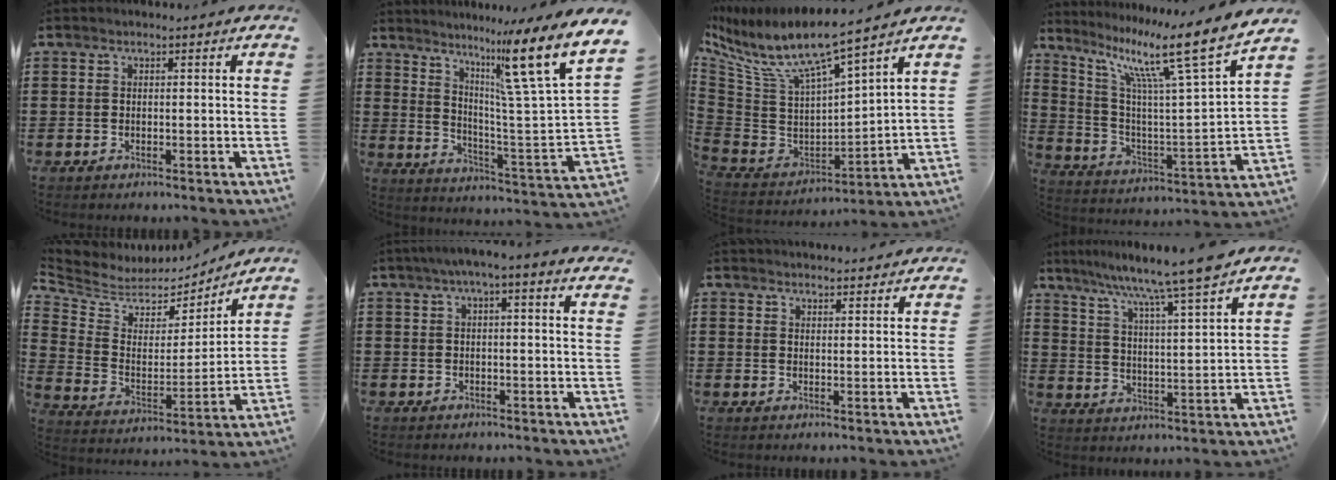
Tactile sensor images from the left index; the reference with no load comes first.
{"total": 13.9, "force": [8.7, 0.3, 10.8], "torque": [-0.185, -0.070, 0.124]}
{"total": 8.3, "force": [6.0, 1.1, 5.5], "torque": [-0.131, -0.049, 0.097]}
{"total": 13.1, "force": [9.1, 0.6, 9.4], "torque": [-0.179, -0.067, 0.131]}
{"total": 5.2, "force": [4.6, 2.3, 0.4], "torque": [-0.046, -0.043, 0.077]}
{"total": 2.3, "force": [1.2, 0.5, 1.9], "torque": [-0.040, 0.005, 0.020]}
{"total": 2.5, "force": [2.5, -0.2, -0.1], "torque": [-0.004, -0.007, 0.049]}
{"total": 8.1, "force": [6.9, -1.6, 4.0], "torque": [-0.103, -0.047, 0.108]}